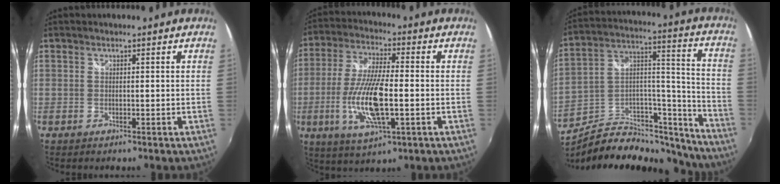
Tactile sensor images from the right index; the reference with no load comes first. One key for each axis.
{"total": 14.2, "fx": -3.3, "fy": 3.9, "fz": 13.3, "tx": -0.273, "ty": -0.013, "tz": -0.061}
{"total": 22.2, "fx": -18.3, "fy": 9.0, "fz": 8.8, "tx": -0.133, "ty": 0.061, "tz": -0.266}